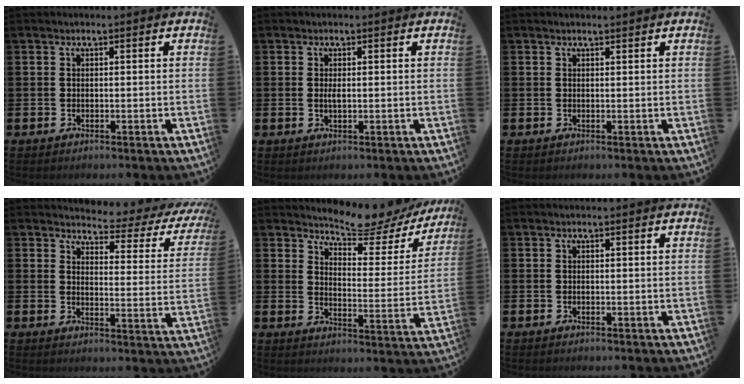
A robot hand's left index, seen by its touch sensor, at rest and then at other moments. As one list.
[{"total": 1.1, "force": [0.2, 0.3, 1.0], "torque": [-0.020, 0.002, 0.002]}, {"total": 0.6, "force": [0.6, 0.0, 0.1], "torque": [0.014, -0.006, 0.008]}, {"total": 3.4, "force": [3.0, 1.4, 1.1], "torque": [-0.022, -0.034, 0.039]}, {"total": 6.7, "force": [6.4, 1.4, 1.4], "torque": [-0.041, -0.052, 0.108]}, {"total": 0.0}]